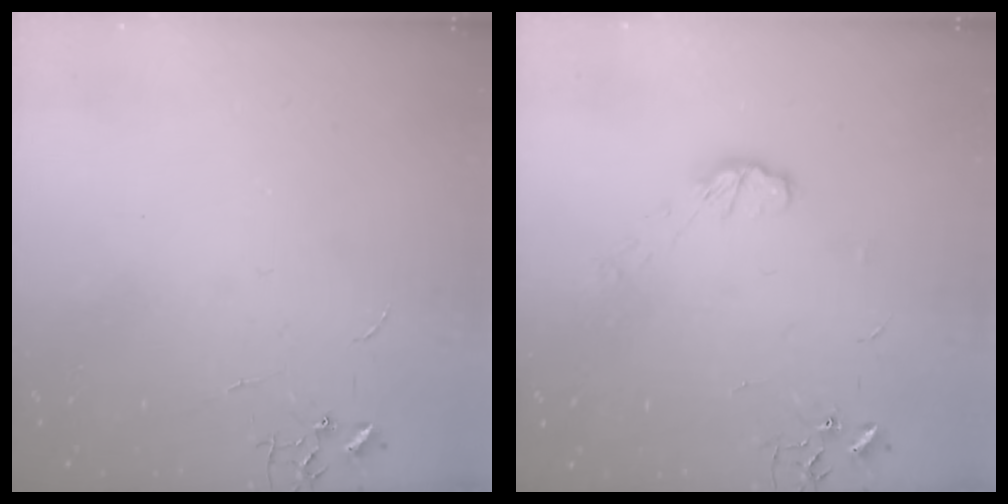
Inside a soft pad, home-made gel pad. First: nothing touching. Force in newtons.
{"total": 6.3, "press": 6.3, "slide": 0.5}